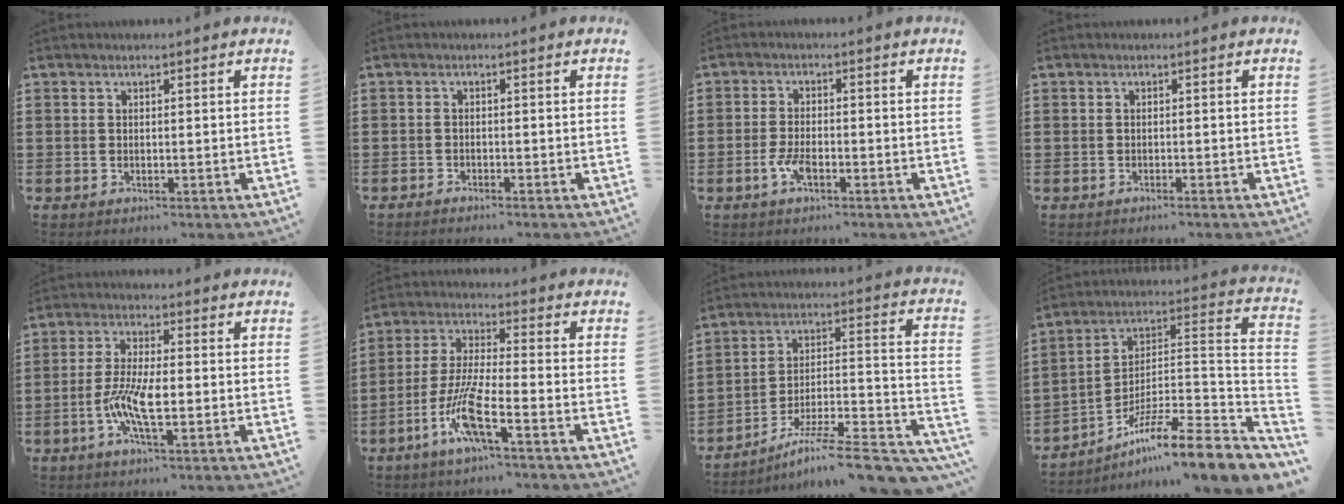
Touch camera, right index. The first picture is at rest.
{"total": 1.1, "force": [-1.1, 0.1, 0.0], "torque": [-0.004, 0.002, -0.024]}
{"total": 3.6, "force": [-1.7, 1.3, 2.9], "torque": [-0.072, -0.007, -0.035]}
{"total": 0.6, "force": [-0.6, -0.1, 0.2], "torque": [-0.005, -0.001, -0.012]}
{"total": 7.5, "force": [-2.0, 2.2, 6.9], "torque": [-0.157, -0.012, -0.043]}
{"total": 8.9, "force": [-5.0, 1.1, 7.3], "torque": [-0.166, -0.013, -0.100]}
{"total": 10.1, "force": [-8.0, 0.4, 6.1], "torque": [-0.081, 0.008, -0.152]}
{"total": 10.3, "force": [-7.5, 0.5, 7.0], "torque": [-0.117, -0.007, -0.151]}